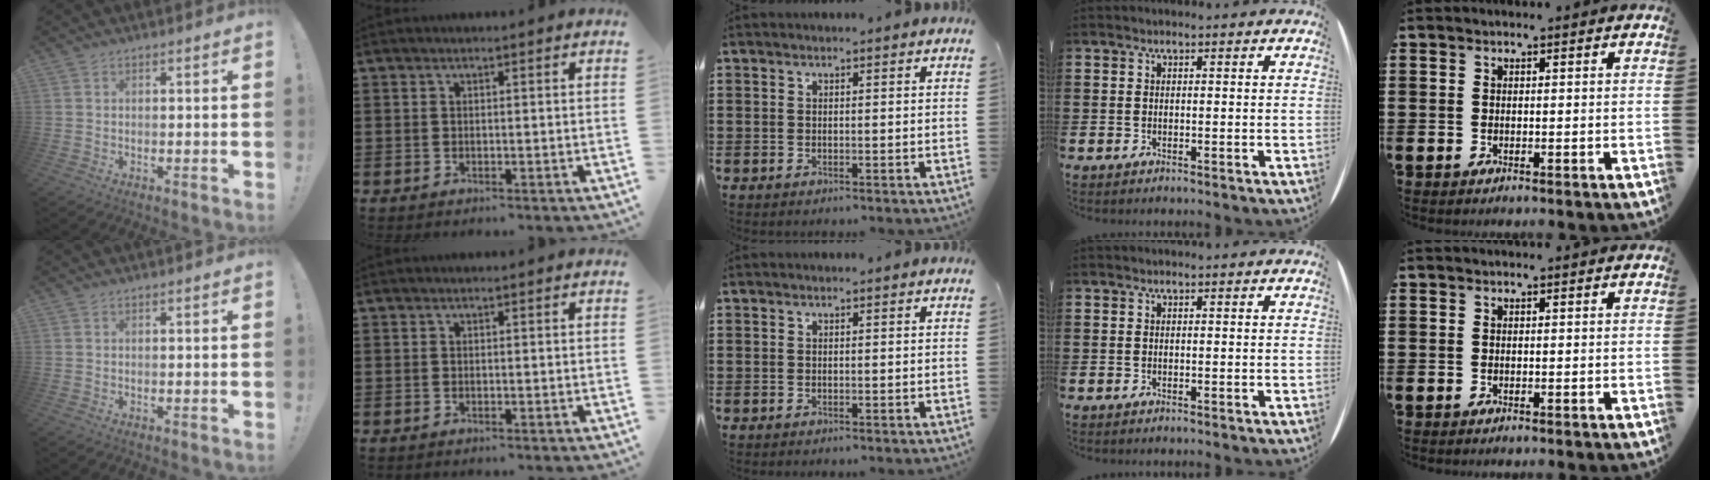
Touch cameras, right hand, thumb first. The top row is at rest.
{}